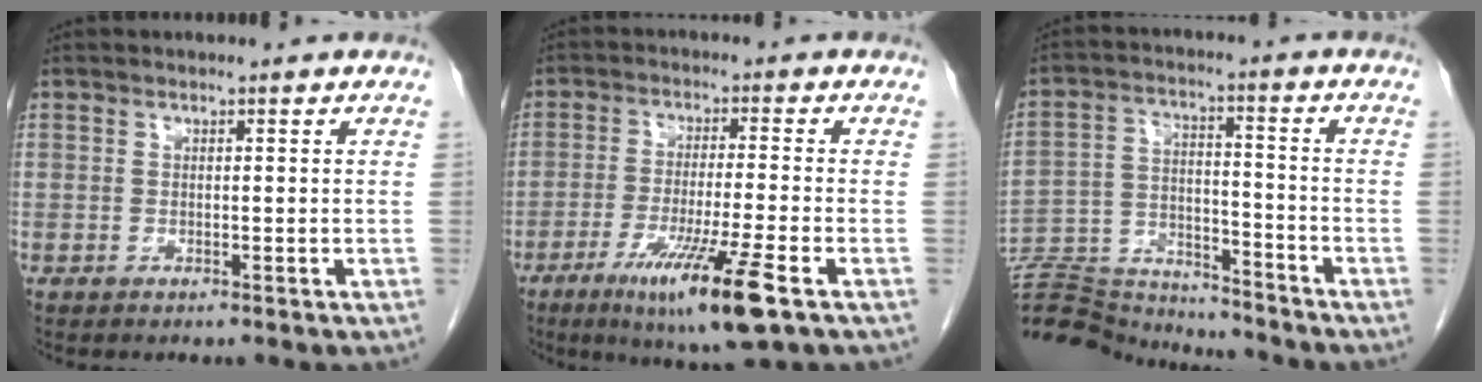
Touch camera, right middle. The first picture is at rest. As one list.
[{"total": 11.5, "force": [-5.9, -0.3, 9.8], "torque": [-0.179, -0.036, -0.096]}, {"total": 18.8, "force": [-18.0, 2.4, 5.0], "torque": [-0.113, 0.000, -0.290]}]